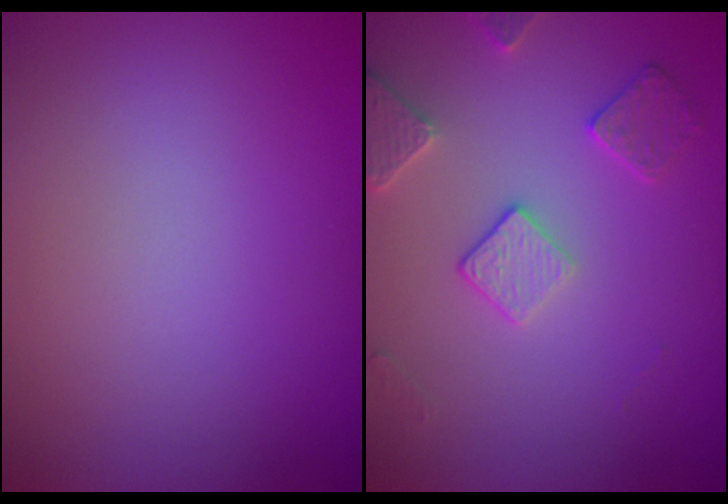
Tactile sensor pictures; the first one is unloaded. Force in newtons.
{"total": 2.8, "press": 2.7, "slide": 0.6}